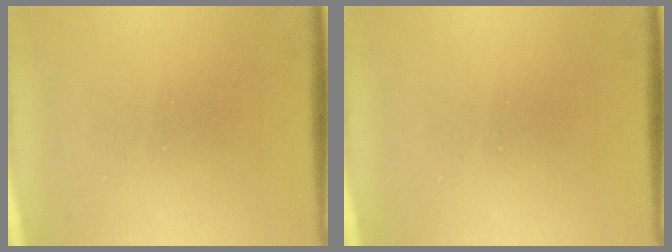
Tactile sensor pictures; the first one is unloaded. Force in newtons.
{"total": 0.0}